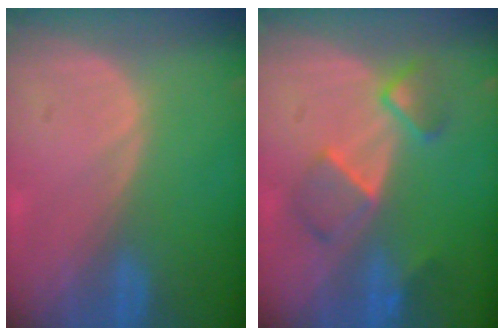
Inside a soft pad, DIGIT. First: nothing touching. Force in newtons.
{"total": 5.6, "press": 5.6, "slide": 0.6}